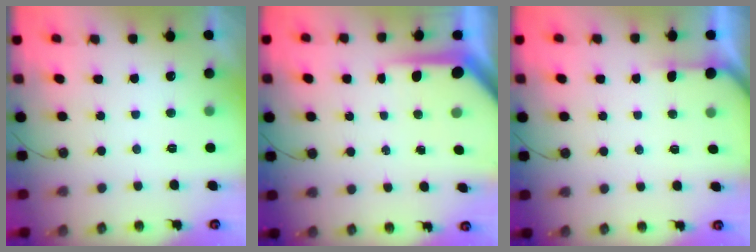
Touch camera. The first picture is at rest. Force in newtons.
{"total": 7.4, "press": 7.4, "slide": 0.7}
{"total": 2.5, "press": 2.5, "slide": 0.2}